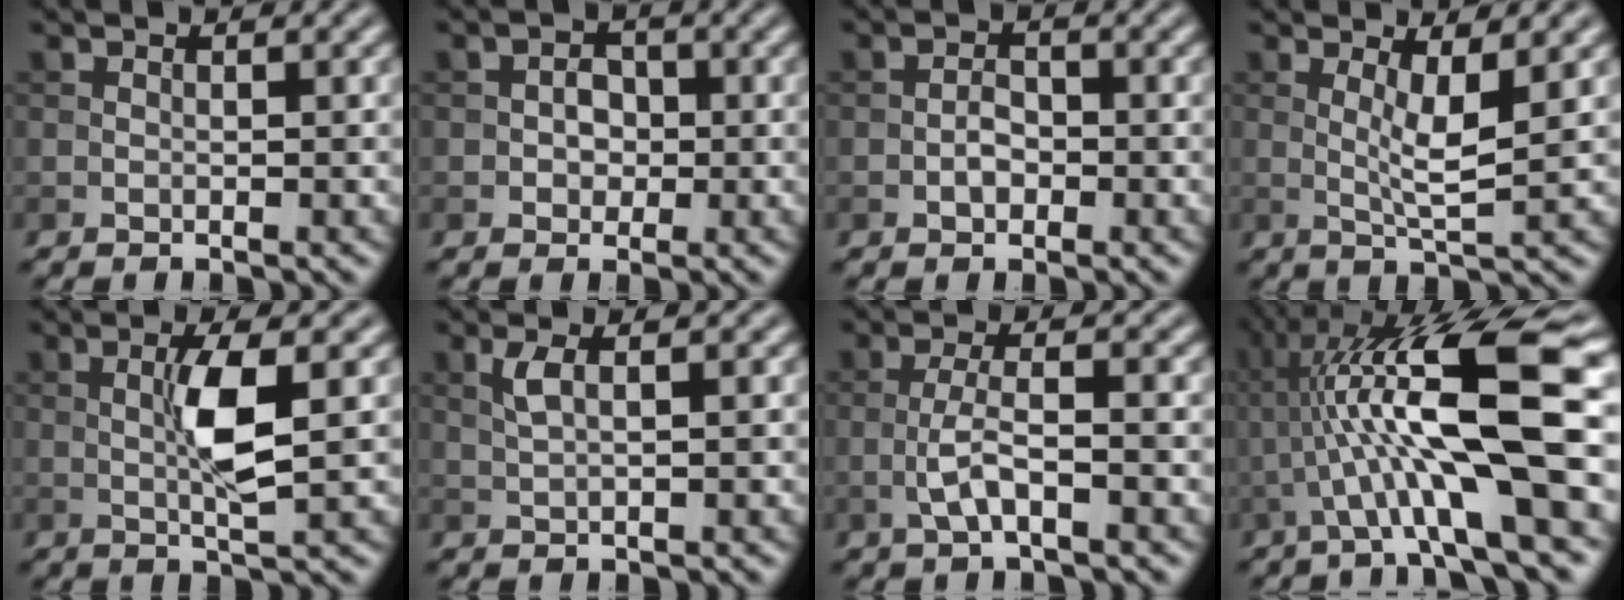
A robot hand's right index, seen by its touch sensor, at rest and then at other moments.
{"total": 2.1, "force": [-0.2, 1.8, 1.1], "torque": [-0.009, 0.003, -0.010]}
{"total": 1.6, "force": [-0.6, 1.0, 1.1], "torque": [-0.016, 0.004, -0.013]}
{"total": 3.4, "force": [0.8, 0.5, 3.3], "torque": [-0.061, -0.008, 0.017]}
{"total": 4.2, "force": [0.4, 0.7, 4.2], "torque": [-0.081, 0.003, 0.007]}
{"total": 1.8, "force": [0.7, 0.5, 1.6], "torque": [-0.038, 0.004, 0.014]}
{"total": 3.1, "force": [-1.1, 0.7, 2.8], "torque": [-0.059, 0.006, -0.027]}
{"total": 12.4, "force": [0.3, 1.9, 12.2], "torque": [-0.210, 0.026, 0.011]}